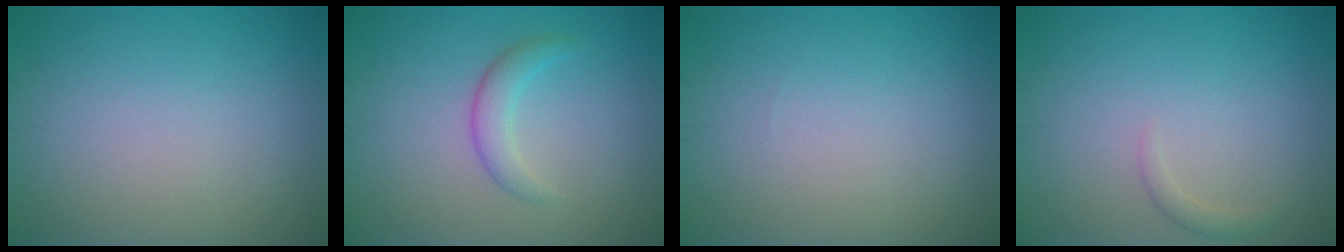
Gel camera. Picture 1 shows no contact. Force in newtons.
{"total": 2.2, "press": 2.2, "slide": 0.1}
{"total": 0.0}
{"total": 1.0, "press": 0.9, "slide": 0.1}